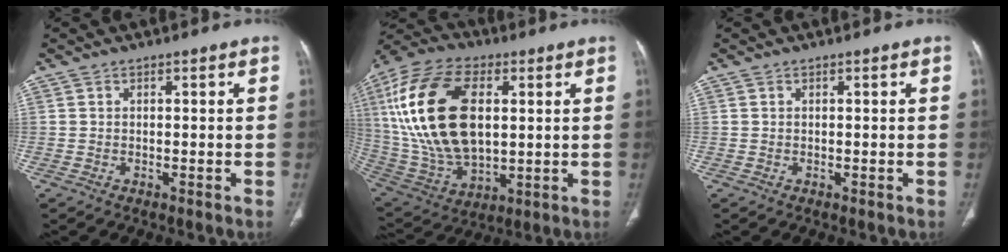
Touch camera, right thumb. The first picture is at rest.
{"total": 25.2, "force": [4.7, 14.3, 20.2], "torque": [-0.405, -0.010, 0.090]}
{"total": 0.0}